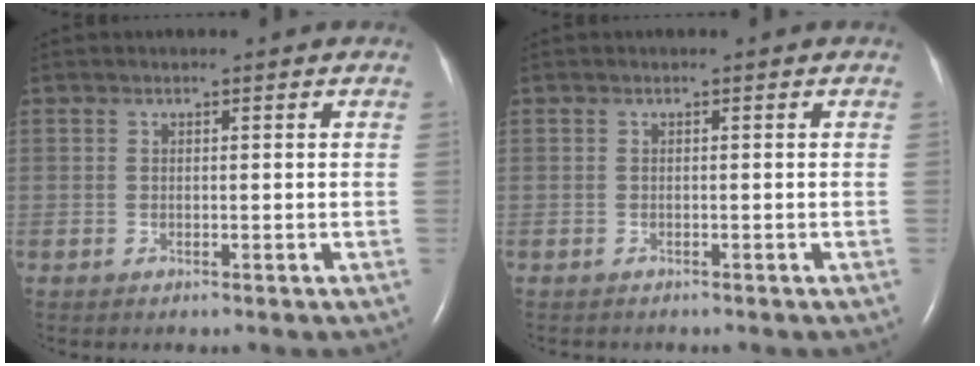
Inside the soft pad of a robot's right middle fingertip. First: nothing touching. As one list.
[{"total": 1.0, "force": [-0.9, 0.3, 0.2], "torque": [-0.012, -0.002, -0.011]}]